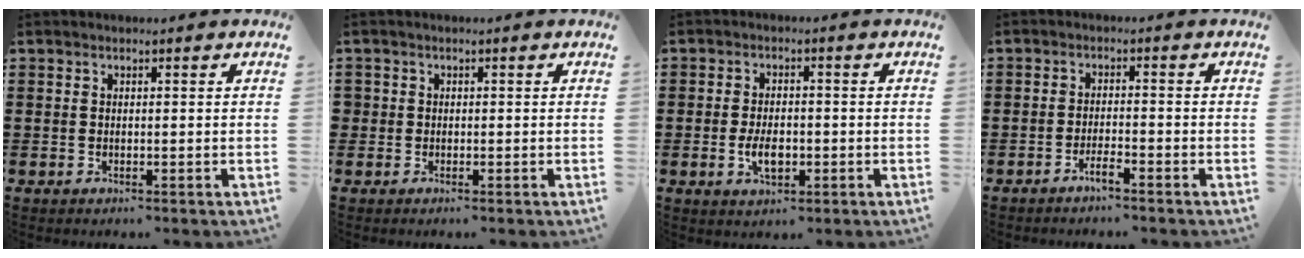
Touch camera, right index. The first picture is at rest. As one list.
[{"total": 1.0, "force": [0.0, 1.0, 0.1], "torque": [-0.005, 0.005, 0.000]}, {"total": 4.3, "force": [-1.1, 2.1, 3.7], "torque": [-0.080, -0.005, -0.020]}, {"total": 2.3, "force": [-1.9, 0.0, 1.4], "torque": [-0.025, 0.001, -0.034]}]